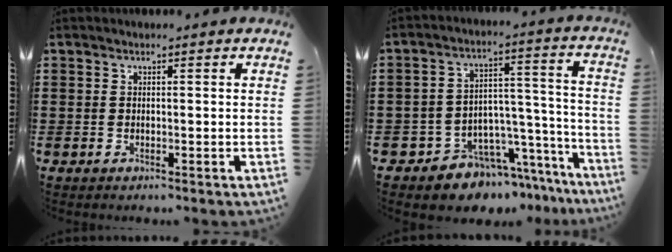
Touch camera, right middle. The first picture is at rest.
{"total": 6.5, "force": [-5.7, 3.1, -0.1], "torque": [-0.005, 0.009, -0.106]}